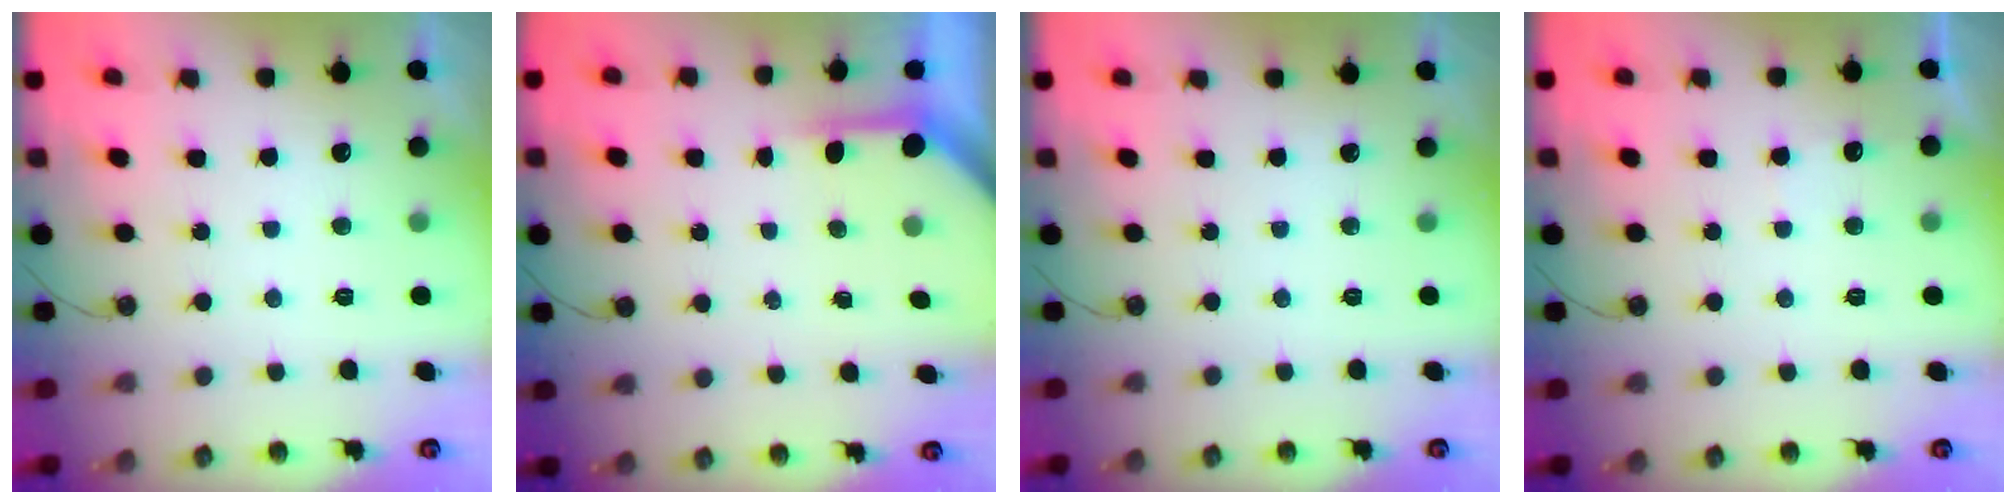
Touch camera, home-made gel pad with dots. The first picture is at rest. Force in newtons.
{"total": 3.8, "press": 3.8, "slide": 0.3}
{"total": 0.0}
{"total": 2.5, "press": 2.5, "slide": 0.5}